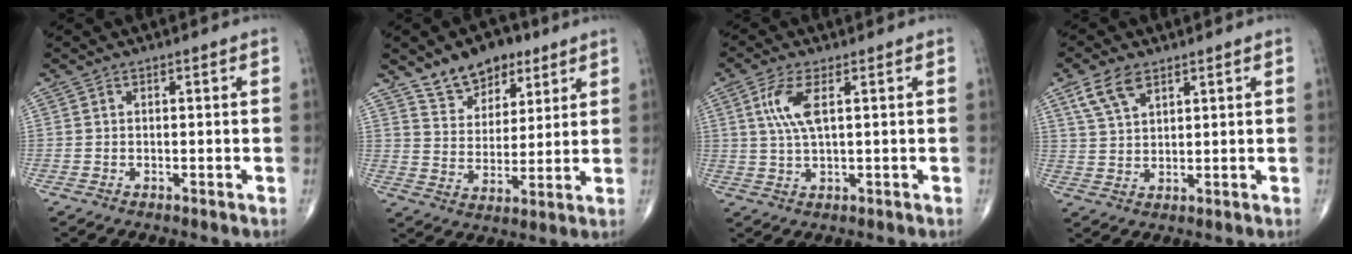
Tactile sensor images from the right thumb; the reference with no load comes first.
{"total": 11.2, "force": [7.5, 6.7, 4.9], "torque": [-0.046, -0.042, 0.130]}
{"total": 6.3, "force": [1.9, 2.0, 5.7], "torque": [-0.135, -0.002, 0.040]}
{"total": 6.4, "force": [3.8, 3.3, 4.0], "torque": [-0.074, -0.009, 0.078]}